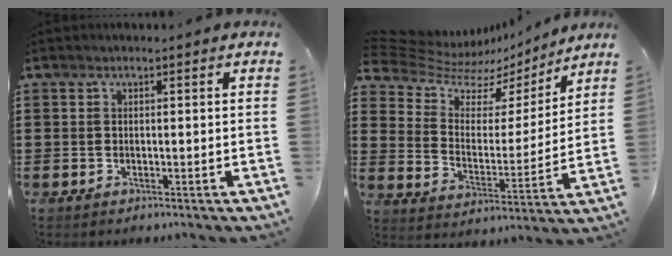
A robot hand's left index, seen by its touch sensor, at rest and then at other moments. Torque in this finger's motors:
{"motor_torque": [-0.03, 2.11, -0.48, -0.13]}